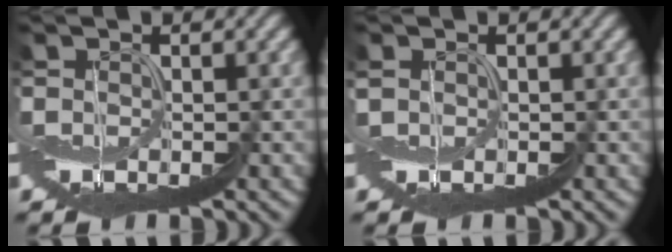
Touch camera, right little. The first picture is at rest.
{"total": 0.5, "force": [0.5, 0.2, 0.1], "torque": [-0.011, -0.001, 0.010]}